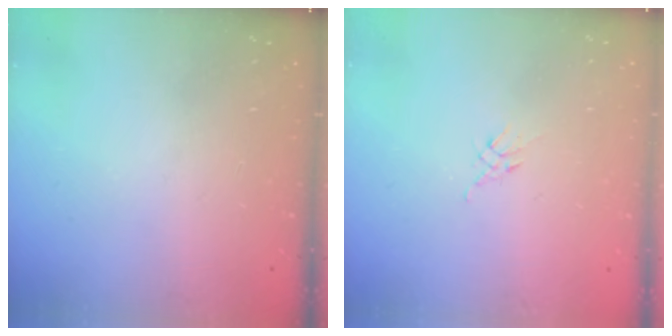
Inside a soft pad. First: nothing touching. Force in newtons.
{"total": 2.6, "press": 2.5, "slide": 0.7}